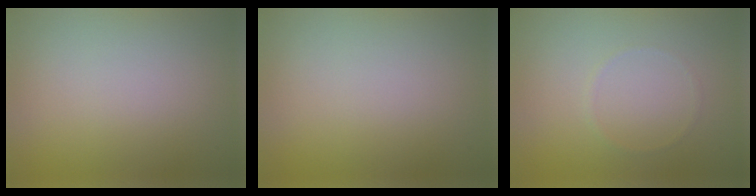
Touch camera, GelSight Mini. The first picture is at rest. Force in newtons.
{"total": 0.0}
{"total": 0.5, "press": 0.5, "slide": 0.1}